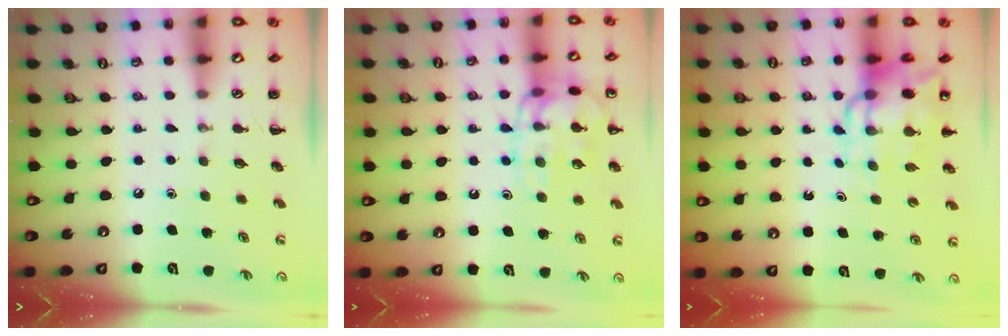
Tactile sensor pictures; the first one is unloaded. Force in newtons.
{"total": 14.5, "press": 14.5, "slide": 0.5}
{"total": 11.0, "press": 10.5, "slide": 3.4}